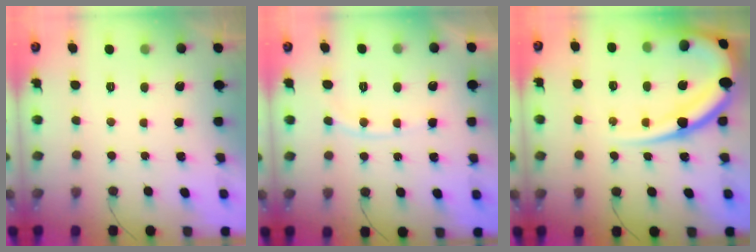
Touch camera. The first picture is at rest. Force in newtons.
{"total": 7.7, "press": 7.6, "slide": 1.0}
{"total": 17.7, "press": 17.6, "slide": 1.8}